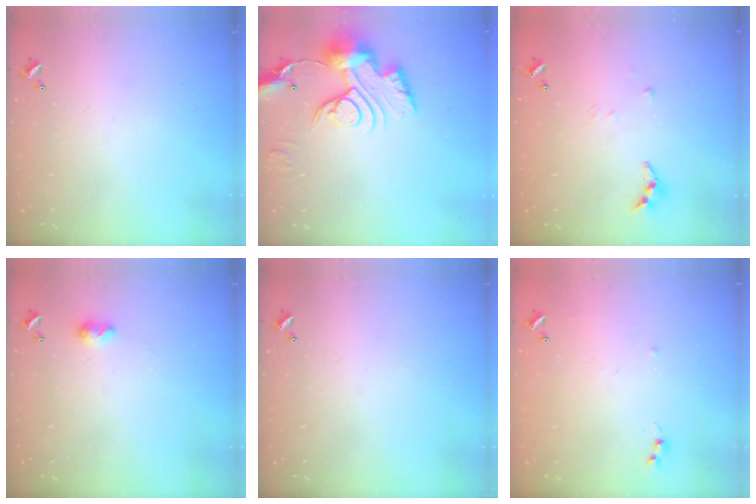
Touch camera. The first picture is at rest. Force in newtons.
{"total": 15.5, "press": 15.4, "slide": 1.7}
{"total": 4.7, "press": 4.7, "slide": 0.3}
{"total": 4.9, "press": 4.8, "slide": 0.7}
{"total": 0.0}
{"total": 5.8, "press": 5.7, "slide": 0.8}